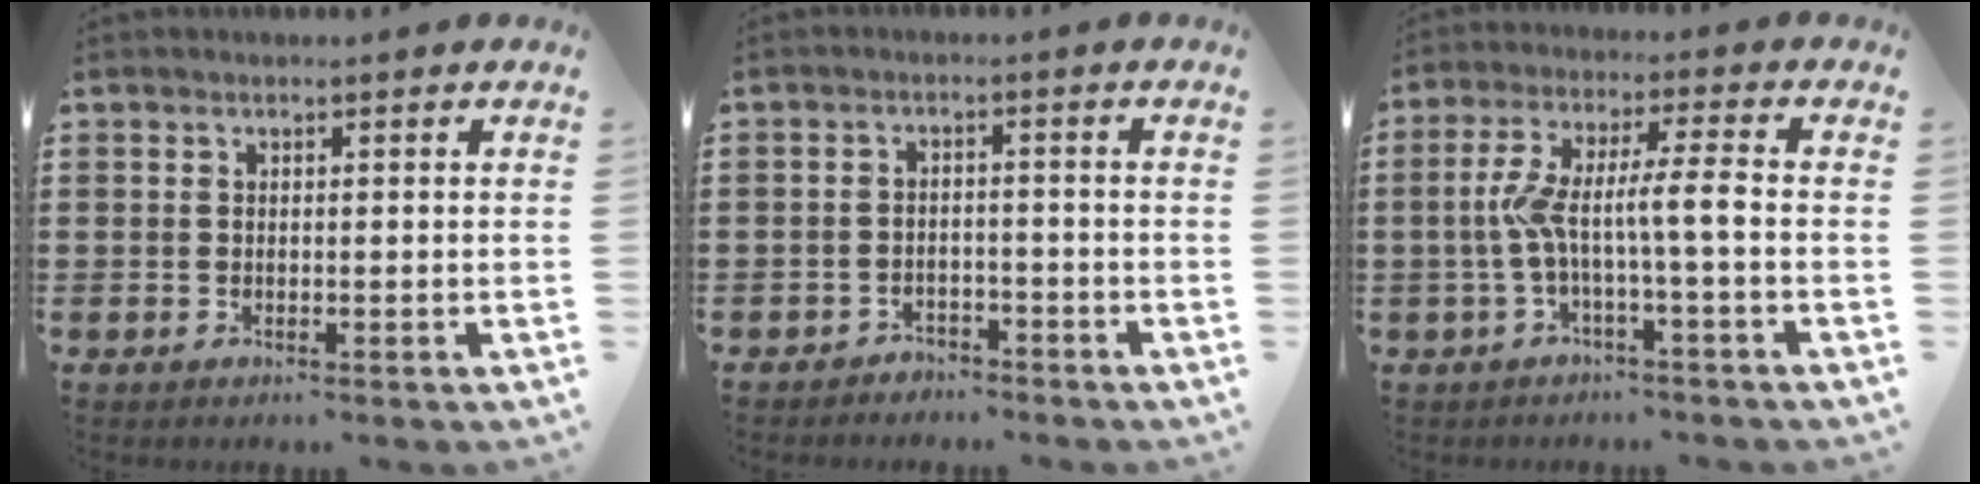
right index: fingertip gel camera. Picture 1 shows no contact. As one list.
[{"total": 2.4, "force": [-2.4, 0.5, -0.1], "torque": [-0.007, 0.001, -0.052]}, {"total": 7.4, "force": [-1.3, 0.3, 7.3], "torque": [-0.146, -0.003, -0.032]}]